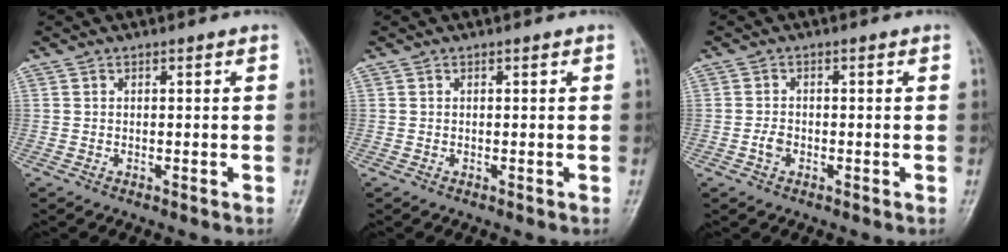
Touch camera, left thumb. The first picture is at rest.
{"total": 0.0}
{"total": 1.9, "force": [-0.7, 1.3, 1.1], "torque": [-0.020, 0.004, -0.017]}